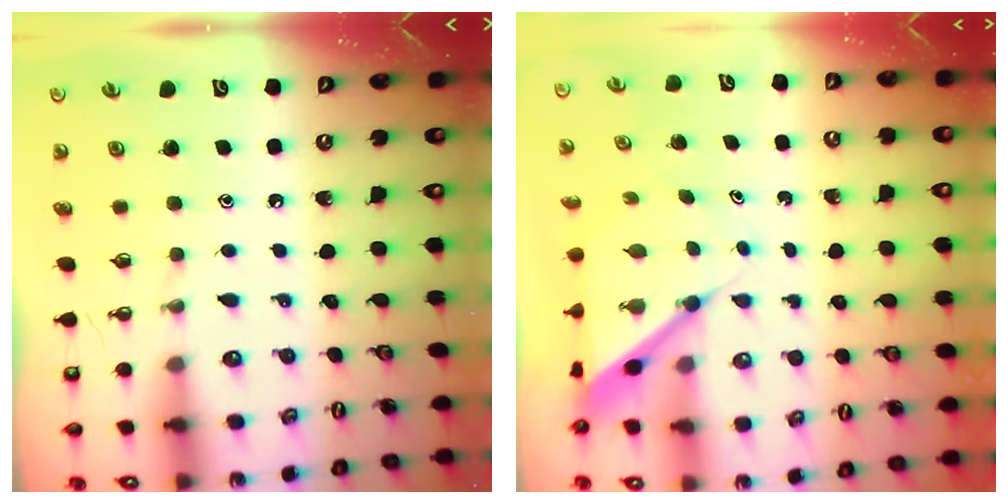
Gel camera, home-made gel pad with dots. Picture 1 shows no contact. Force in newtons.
{"total": 7.5, "press": 7.4, "slide": 0.7}